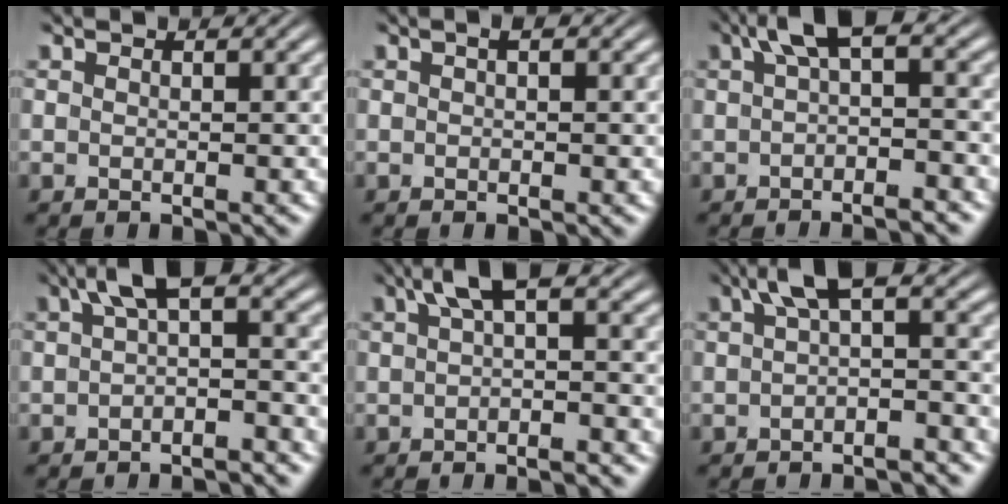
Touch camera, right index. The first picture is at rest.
{"total": 0.6, "force": [0.1, 0.1, 0.6], "torque": [-0.009, 0.003, 0.002]}
{"total": 4.3, "force": [0.4, 0.8, 4.2], "torque": [-0.068, 0.012, 0.000]}
{"total": 4.1, "force": [0.1, 1.3, 3.9], "torque": [-0.062, 0.005, -0.002]}
{"total": 3.7, "force": [0.5, 0.7, 3.6], "torque": [-0.061, 0.011, 0.003]}
{"total": 4.2, "force": [0.1, 1.2, 4.0], "torque": [-0.065, 0.007, -0.002]}